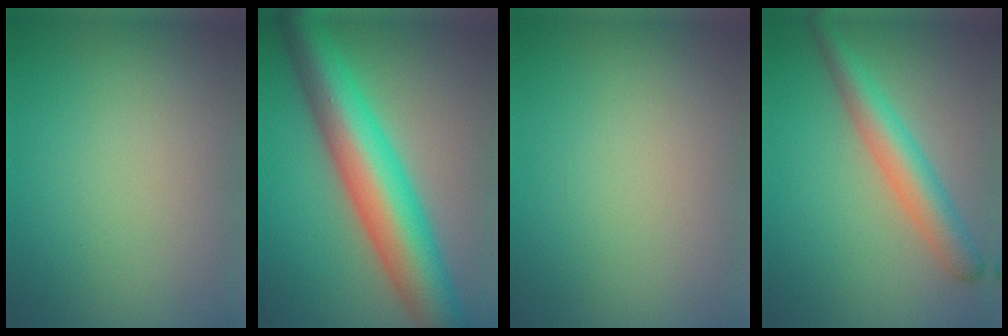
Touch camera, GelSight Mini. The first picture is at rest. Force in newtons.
{"total": 11.2, "press": 11.2, "slide": 0.1}
{"total": 0.0}
{"total": 4.5, "press": 4.5, "slide": 0.2}